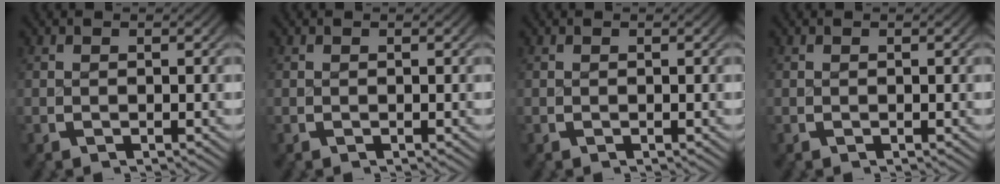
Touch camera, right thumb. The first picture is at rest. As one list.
[{"total": 0.0}, {"total": 0.0}, {"total": 0.0}]